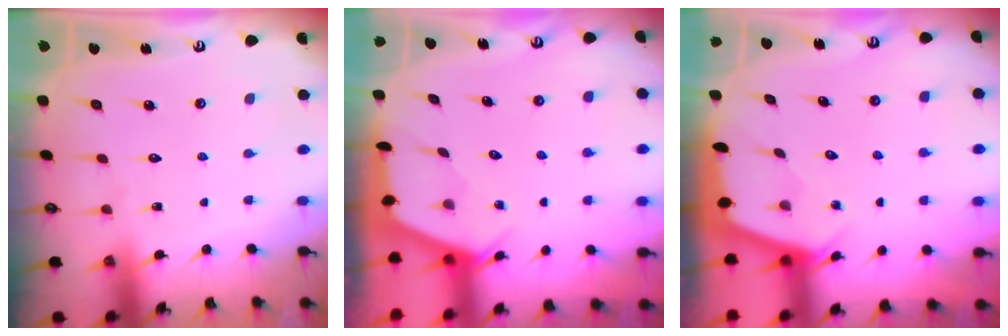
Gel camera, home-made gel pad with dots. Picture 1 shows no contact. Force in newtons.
{"total": 2.4, "press": 2.4, "slide": 0.3}
{"total": 2.0, "press": 2.0, "slide": 0.3}